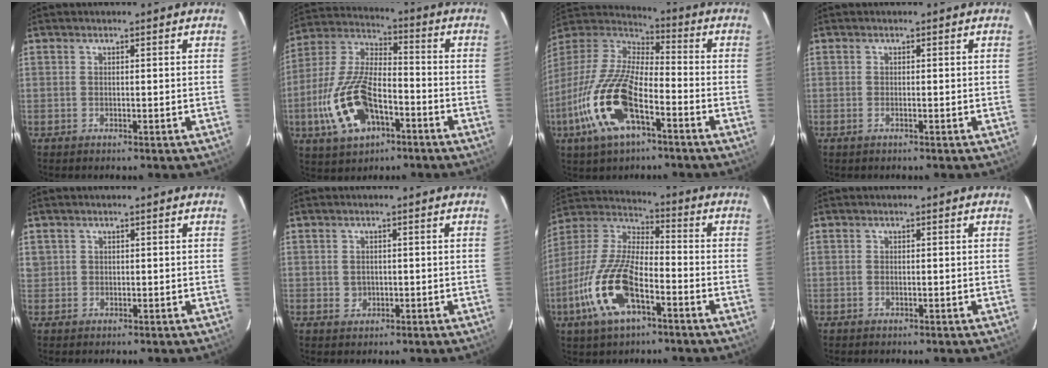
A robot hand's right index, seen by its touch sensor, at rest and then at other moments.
{"total": 17.4, "force": [-6.7, 8.5, 13.6], "torque": [-0.302, -0.002, -0.122]}
{"total": 20.4, "force": [-9.0, 8.0, 16.4], "torque": [-0.342, -0.034, -0.179]}
{"total": 0.5, "force": [-0.4, 0.2, 0.3], "torque": [-0.007, -0.002, -0.007]}
{"total": 1.4, "force": [0.4, 1.4, -0.1], "torque": [0.010, 0.001, 0.005]}
{"total": 2.1, "force": [-0.1, 2.0, 0.7], "torque": [-0.011, 0.003, 0.002]}
{"total": 17.2, "force": [-7.5, 6.7, 13.9], "torque": [-0.303, -0.012, -0.149]}
{"total": 0.6, "force": [-0.1, 0.4, 0.4], "torque": [-0.009, 0.000, -0.002]}